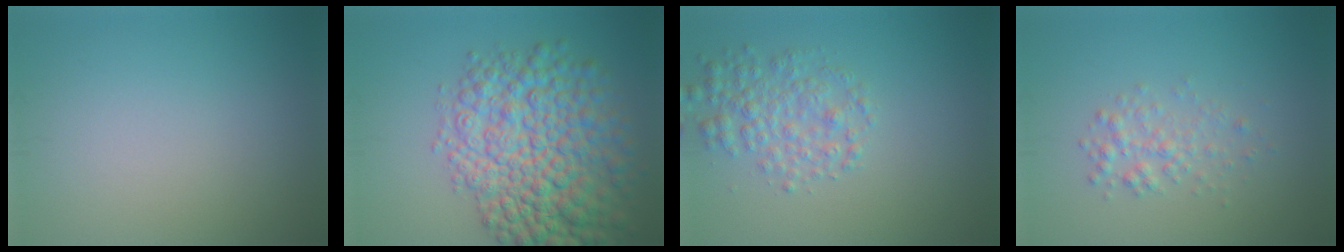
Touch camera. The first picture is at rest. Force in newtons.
{"total": 10.9, "press": 10.9, "slide": 0.3}
{"total": 3.4, "press": 3.4, "slide": 0.1}
{"total": 1.9, "press": 1.9, "slide": 0.0}